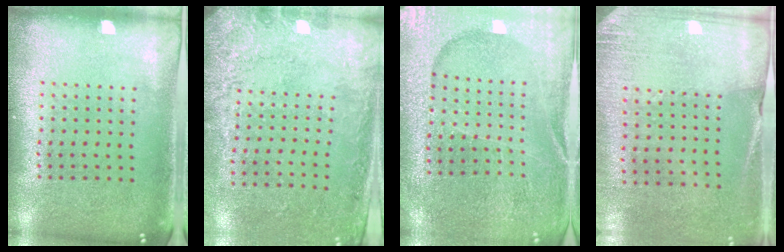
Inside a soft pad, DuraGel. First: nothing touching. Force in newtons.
{"total": 2.7, "press": 2.1, "slide": 1.6}
{"total": 3.1, "press": 3.0, "slide": 0.5}
{"total": 2.7, "press": 2.6, "slide": 0.9}